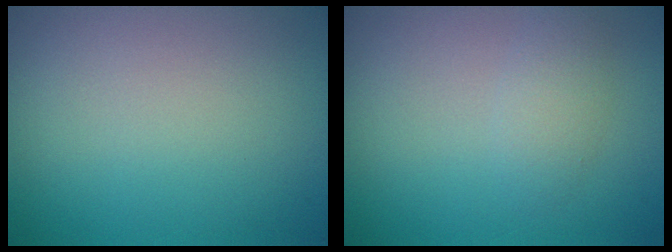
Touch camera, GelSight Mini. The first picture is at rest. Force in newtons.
{"total": 1.6, "press": 1.6, "slide": 0.0}